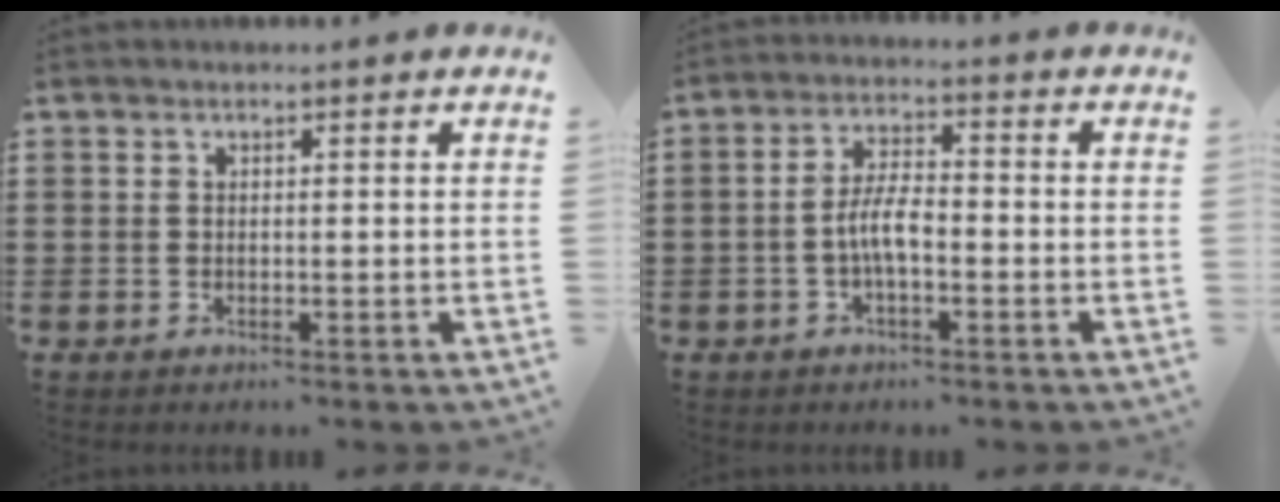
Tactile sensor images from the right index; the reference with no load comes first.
{"total": 5.3, "force": [-1.4, 1.9, 4.8], "torque": [-0.103, 0.002, -0.031]}